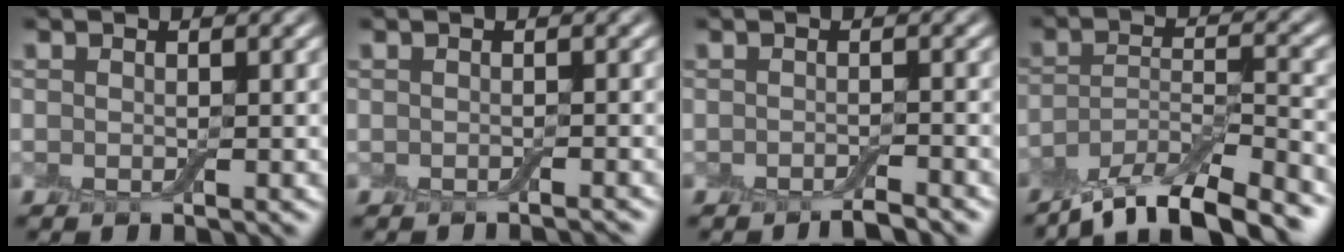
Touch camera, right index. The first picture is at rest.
{"total": 0.9, "force": [-0.8, 0.0, 0.4], "torque": [-0.003, -0.004, -0.012]}
{"total": 1.7, "force": [-1.4, 0.2, 0.9], "torque": [-0.009, -0.002, -0.024]}
{"total": 9.2, "force": [-7.5, 2.2, 4.7], "torque": [-0.077, -0.008, -0.129]}